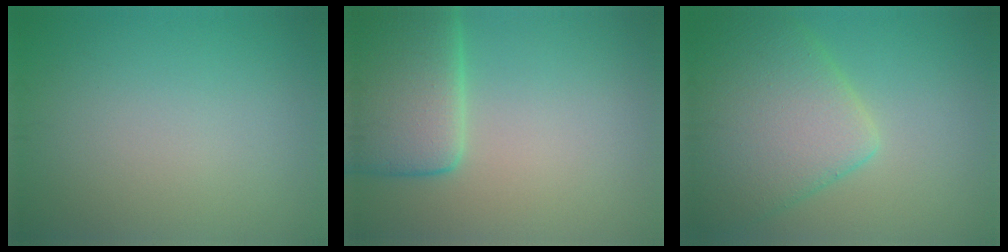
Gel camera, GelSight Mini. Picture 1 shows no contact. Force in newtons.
{"total": 7.4, "press": 7.4, "slide": 0.5}
{"total": 8.2, "press": 8.2, "slide": 0.4}